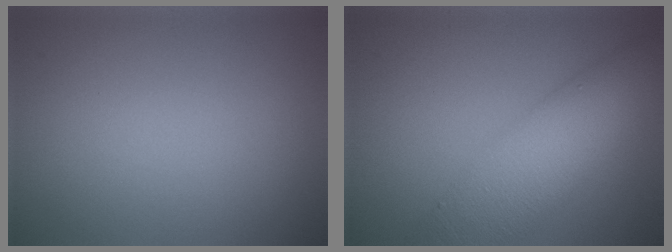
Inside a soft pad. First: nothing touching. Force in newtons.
{"total": 8.6, "press": 8.6, "slide": 0.3}